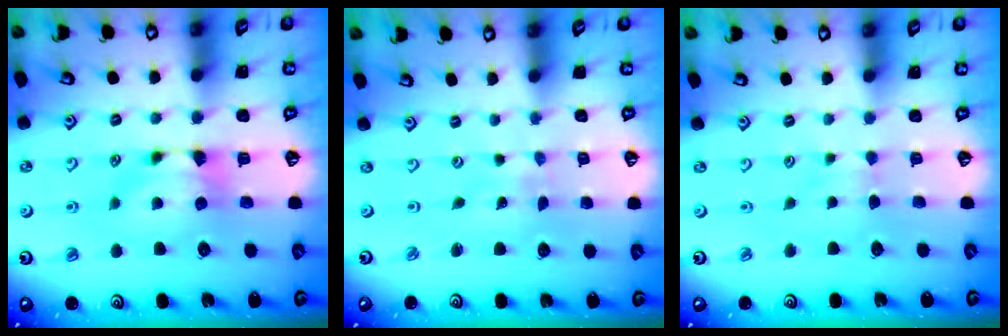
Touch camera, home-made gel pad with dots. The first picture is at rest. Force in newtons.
{"total": 6.9, "press": 6.9, "slide": 0.5}
{"total": 2.6, "press": 2.6, "slide": 0.4}